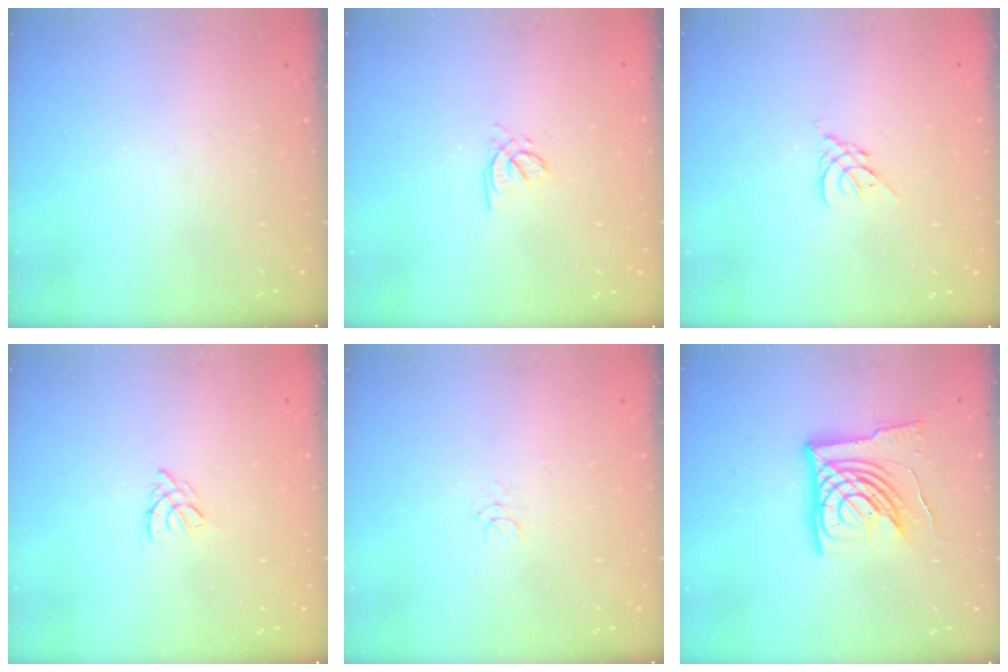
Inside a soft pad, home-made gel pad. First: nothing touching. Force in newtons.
{"total": 2.0, "press": 2.0, "slide": 0.4}
{"total": 2.6, "press": 2.5, "slide": 0.7}
{"total": 3.6, "press": 3.5, "slide": 0.7}
{"total": 3.1, "press": 3.1, "slide": 0.2}
{"total": 16.7, "press": 16.6, "slide": 1.8}